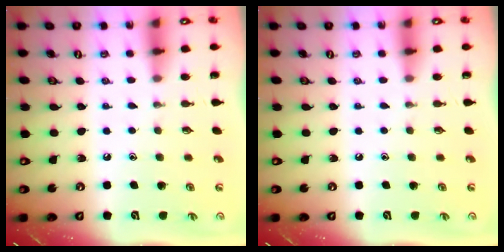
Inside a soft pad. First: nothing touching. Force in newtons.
{"total": 0.0}